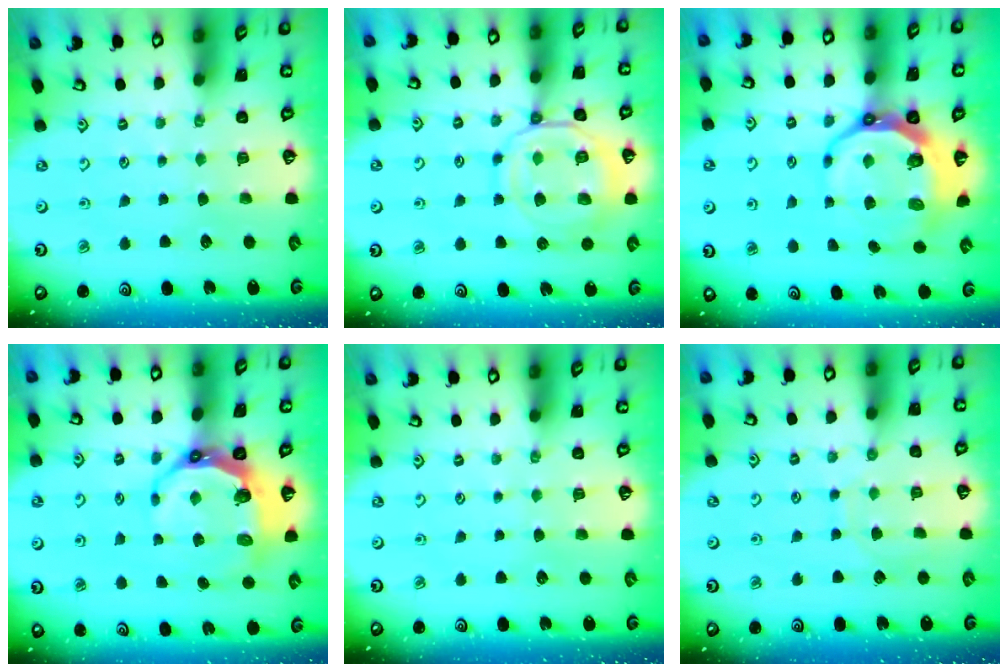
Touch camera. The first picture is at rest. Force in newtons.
{"total": 12.8, "press": 12.7, "slide": 1.2}
{"total": 11.0, "press": 10.1, "slide": 4.2}
{"total": 8.2, "press": 7.2, "slide": 3.8}
{"total": 0.0}
{"total": 4.6, "press": 4.5, "slide": 0.5}